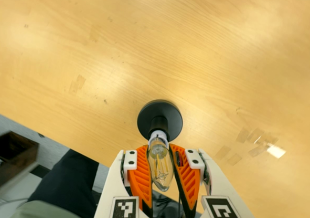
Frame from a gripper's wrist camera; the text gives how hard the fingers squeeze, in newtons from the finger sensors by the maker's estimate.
{"total": 19.2, "left": 18.2, "right": 20.2}